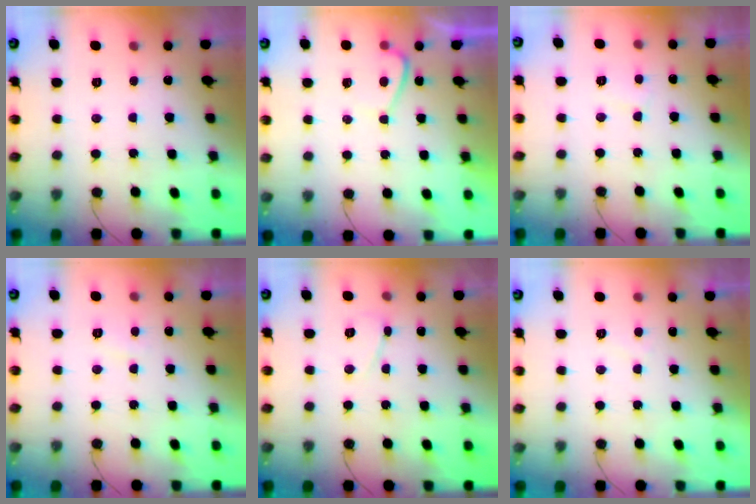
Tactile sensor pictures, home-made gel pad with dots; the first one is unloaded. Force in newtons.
{"total": 2.3, "press": 2.2, "slide": 0.8}
{"total": 3.0, "press": 3.0, "slide": 0.2}
{"total": 1.3, "press": 1.2, "slide": 0.5}
{"total": 3.7, "press": 3.7, "slide": 0.4}
{"total": 0.9, "press": 0.7, "slide": 0.6}